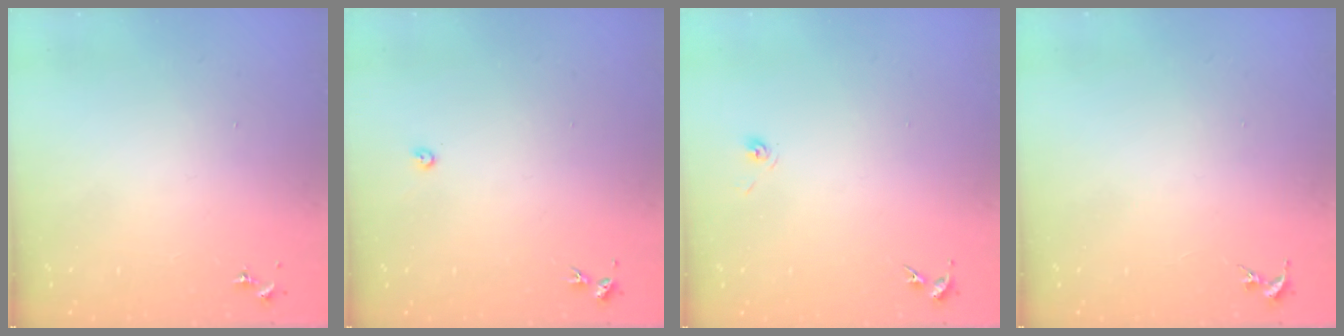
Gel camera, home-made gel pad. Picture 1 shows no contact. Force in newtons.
{"total": 2.2, "press": 2.2, "slide": 0.3}
{"total": 3.3, "press": 2.7, "slide": 2.0}
{"total": 0.0}